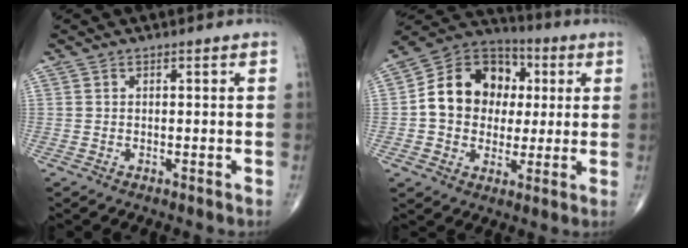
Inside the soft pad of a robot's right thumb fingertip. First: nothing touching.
{"total": 16.1, "force": [1.6, 13.2, 9.0], "torque": [-0.111, 0.022, 0.021]}